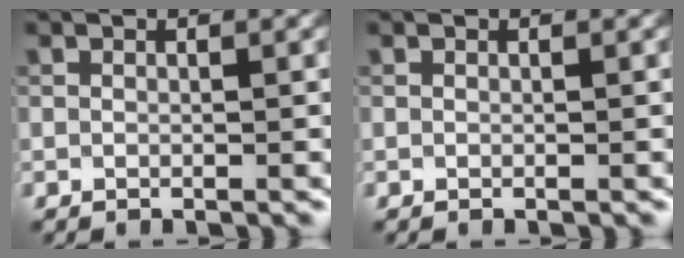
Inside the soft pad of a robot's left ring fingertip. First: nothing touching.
{"total": 0.0}